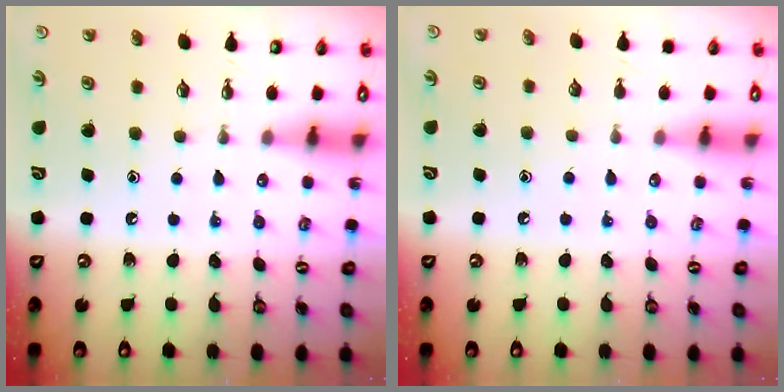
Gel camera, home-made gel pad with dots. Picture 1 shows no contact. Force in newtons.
{"total": 2.6, "press": 2.5, "slide": 0.3}